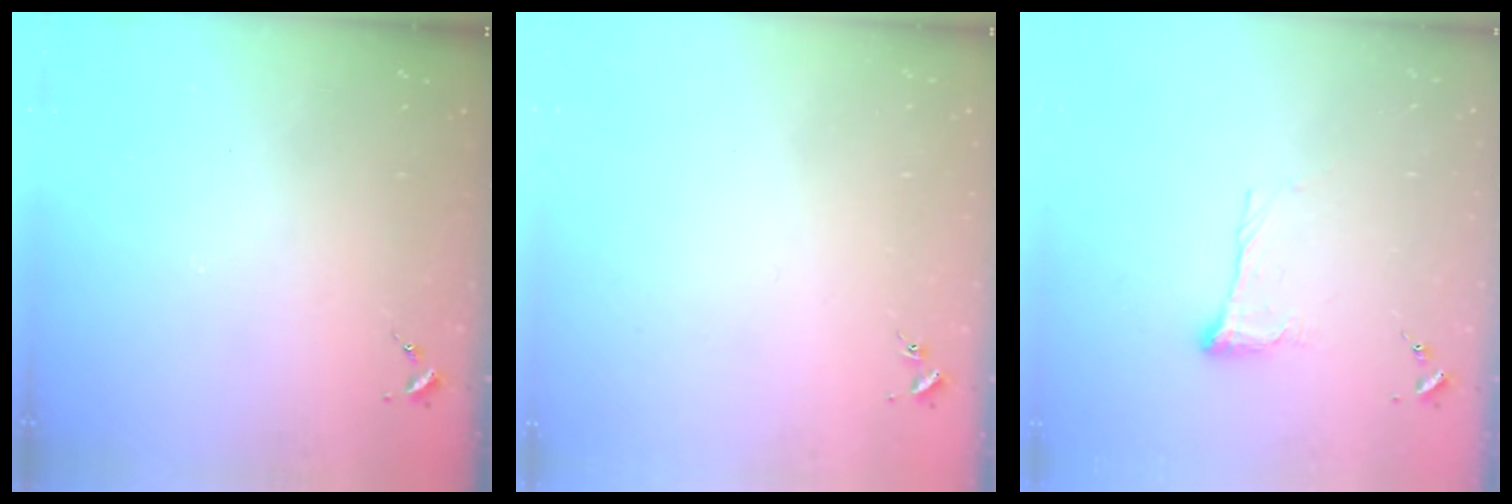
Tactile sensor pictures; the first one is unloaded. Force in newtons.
{"total": 0.9, "press": 0.8, "slide": 0.2}
{"total": 10.2, "press": 10.2, "slide": 0.7}